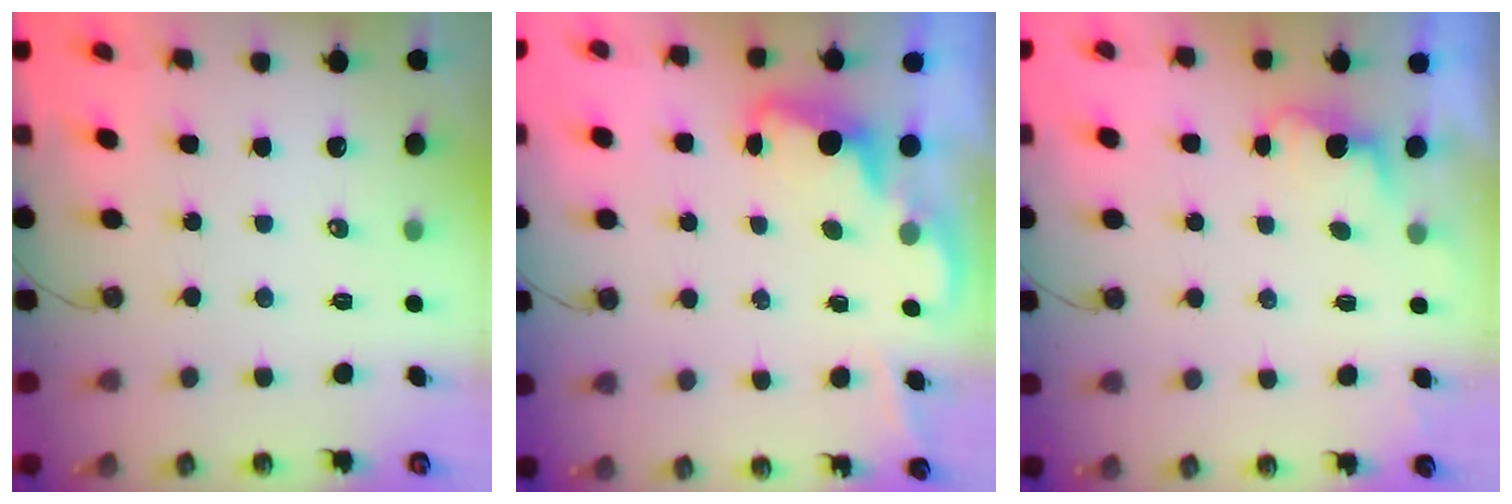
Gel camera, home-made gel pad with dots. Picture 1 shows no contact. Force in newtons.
{"total": 2.1, "press": 2.0, "slide": 0.6}
{"total": 1.3, "press": 1.1, "slide": 0.8}